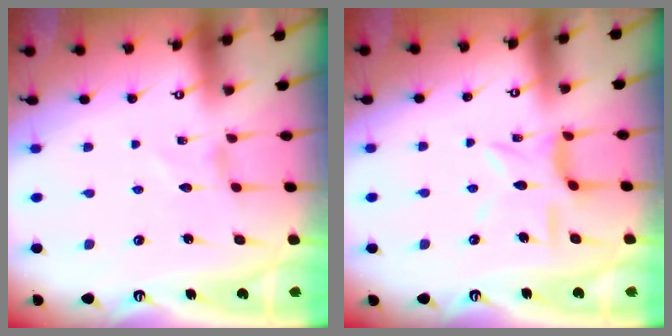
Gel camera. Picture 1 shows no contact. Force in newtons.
{"total": 8.2, "press": 8.2, "slide": 0.7}